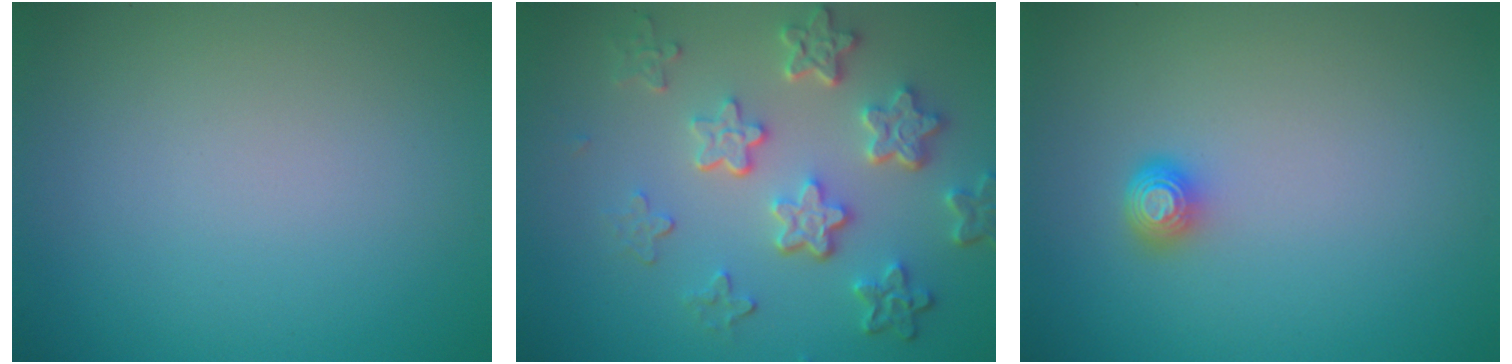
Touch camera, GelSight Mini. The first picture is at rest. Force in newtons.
{"total": 5.9, "press": 4.4, "slide": 3.9}
{"total": 1.7, "press": 1.2, "slide": 1.1}